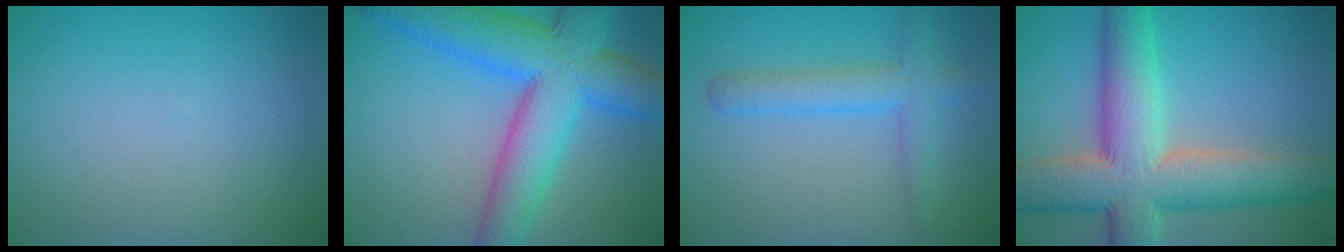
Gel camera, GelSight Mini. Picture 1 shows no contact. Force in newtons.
{"total": 10.0, "press": 10.0, "slide": 0.3}
{"total": 3.2, "press": 3.2, "slide": 0.1}
{"total": 10.9, "press": 10.9, "slide": 0.6}